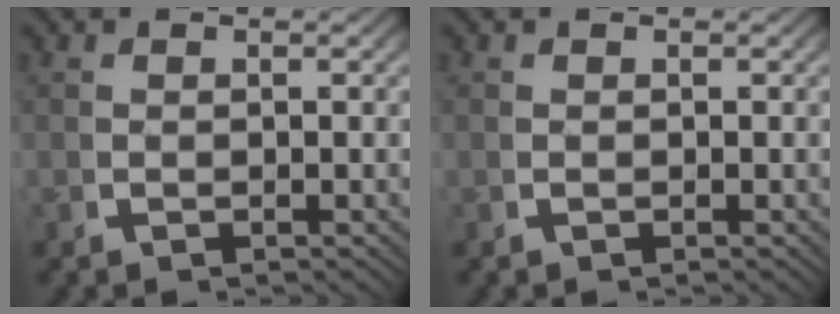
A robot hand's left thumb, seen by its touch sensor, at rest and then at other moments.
{"total": 0.0}